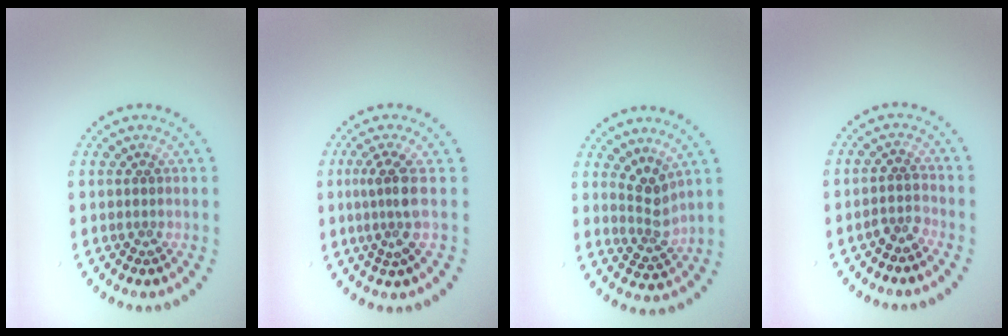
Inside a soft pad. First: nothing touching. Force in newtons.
{"total": 2.8, "press": 2.1, "slide": 1.9}
{"total": 2.7, "press": 1.9, "slide": 1.8}
{"total": 1.8, "press": 1.5, "slide": 1.1}